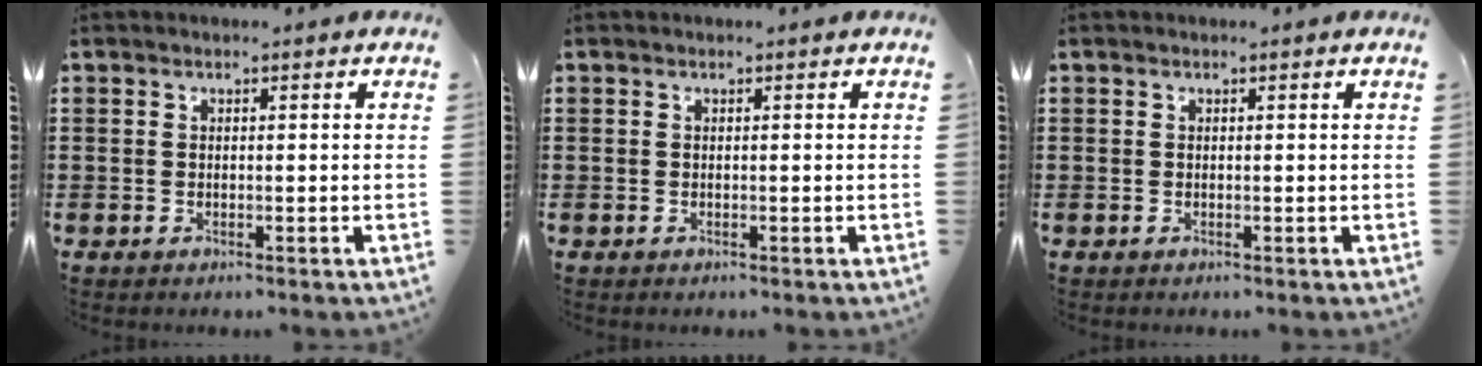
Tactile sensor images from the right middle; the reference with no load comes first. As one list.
[{"total": 0.0}, {"total": 0.0}]